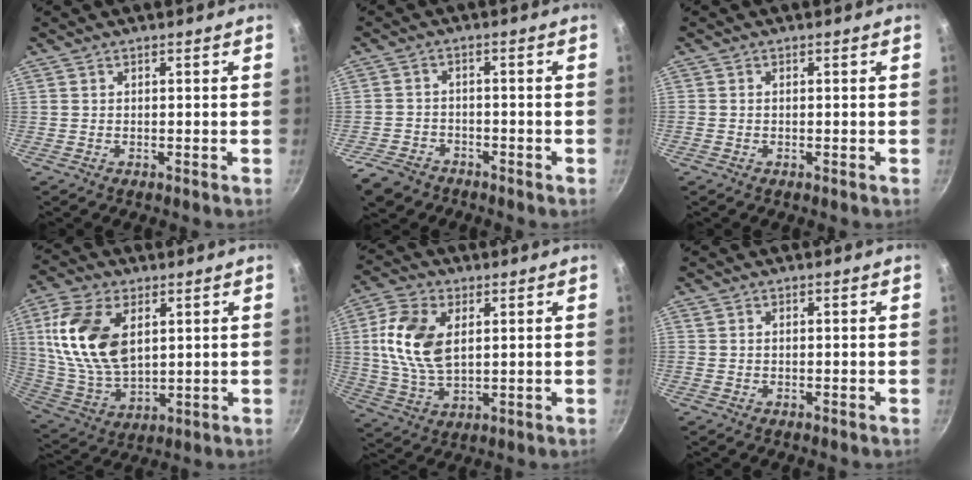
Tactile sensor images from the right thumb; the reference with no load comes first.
{"total": 6.7, "force": [-4.7, 4.3, 2.1], "torque": [-0.040, 0.042, -0.082]}
{"total": 0.5, "force": [0.0, 0.4, 0.3], "torque": [-0.006, 0.003, -0.002]}
{"total": 17.4, "force": [4.7, 10.2, 13.2], "torque": [-0.241, -0.012, 0.101]}
{"total": 13.2, "force": [2.7, 7.8, 10.3], "torque": [-0.195, -0.006, 0.053]}
{"total": 0.6, "force": [0.1, 0.5, 0.3], "torque": [-0.004, 0.003, 0.000]}